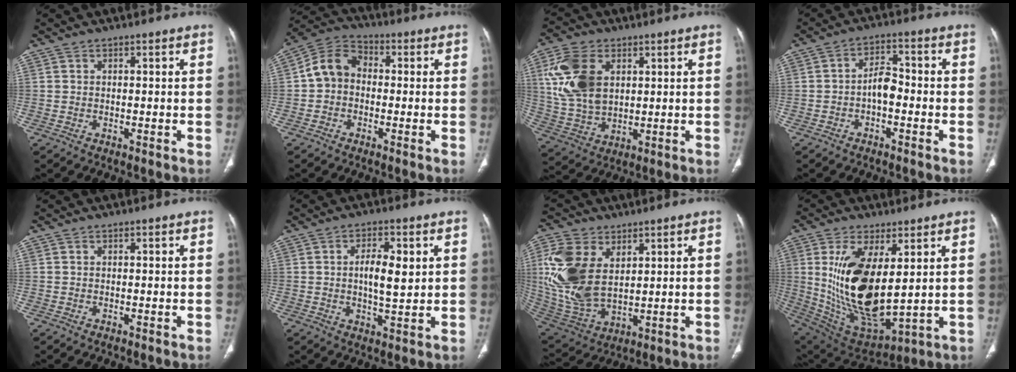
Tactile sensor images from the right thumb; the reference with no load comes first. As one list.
[{"total": 8.1, "force": [-0.4, 6.6, 4.7], "torque": [-0.070, 0.029, -0.024]}, {"total": 14.2, "force": [4.0, 9.2, 10.0], "torque": [-0.199, -0.007, 0.087]}, {"total": 4.8, "force": [-1.4, 2.6, 3.7], "torque": [-0.050, 0.028, -0.030]}, {"total": 0.0}, {"total": 7.1, "force": [1.3, 2.7, 6.4], "torque": [-0.101, -0.009, 0.024]}, {"total": 17.0, "force": [4.8, 10.6, 12.4], "torque": [-0.265, -0.020, 0.107]}, {"total": 20.2, "force": [3.5, 9.1, 17.7], "torque": [-0.331, -0.034, 0.091]}]